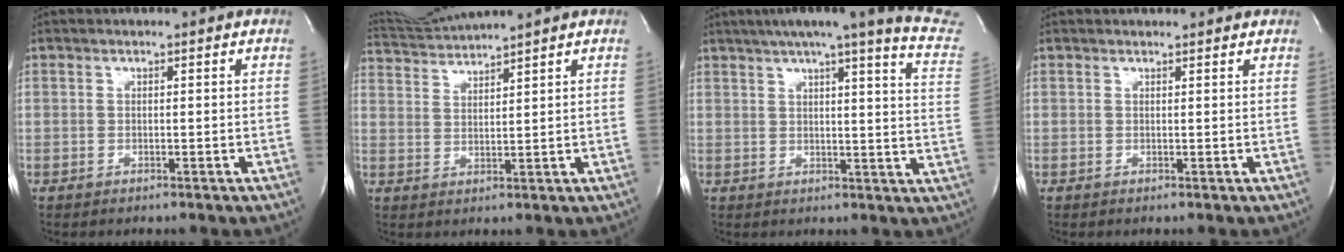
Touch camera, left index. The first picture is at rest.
{"total": 5.5, "force": [5.1, -1.9, 0.5], "torque": [-0.020, -0.003, 0.105]}
{"total": 21.5, "force": [18.2, -0.1, 11.3], "torque": [-0.155, -0.047, 0.206]}
{"total": 2.4, "force": [2.3, 0.5, 0.3], "torque": [-0.010, 0.011, 0.022]}